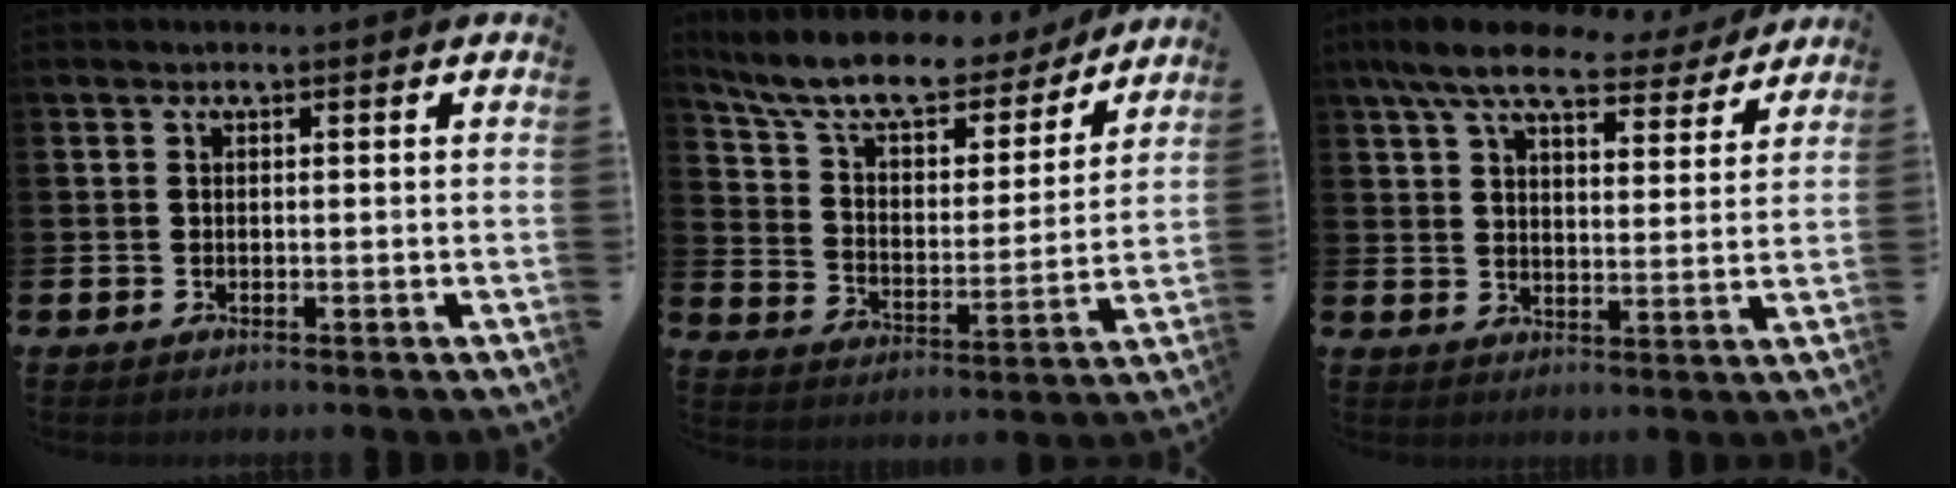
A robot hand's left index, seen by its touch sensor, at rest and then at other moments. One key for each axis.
{"total": 10.1, "fx": 8.9, "fy": 3.0, "fz": 3.7, "tx": -0.104, "ty": -0.059, "tz": 0.154}
{"total": 9.2, "fx": 7.9, "fy": 2.8, "fz": 4.0, "tx": -0.081, "ty": -0.039, "tz": 0.136}